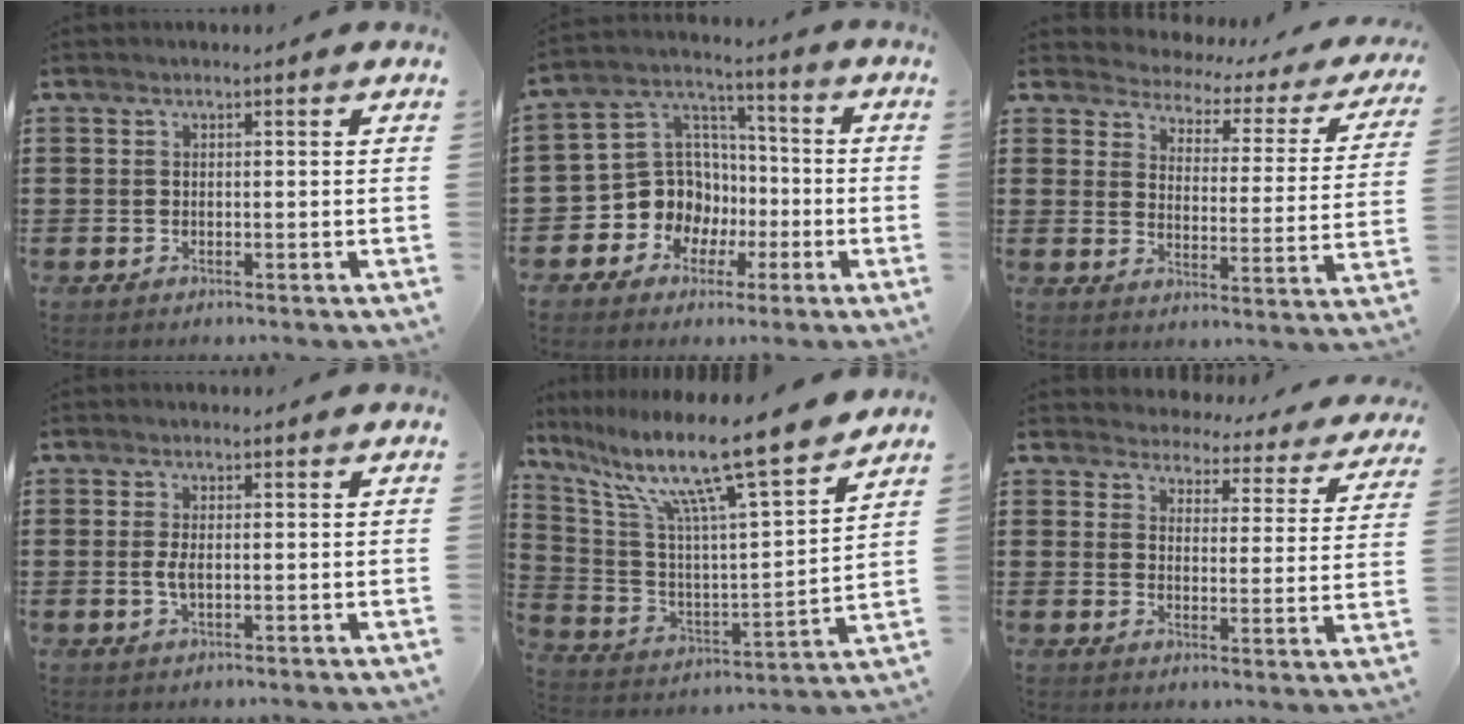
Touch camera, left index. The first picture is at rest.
{"total": 10.2, "force": [-2.7, 9.5, 2.6], "torque": [-0.102, 0.004, -0.045]}
{"total": 2.3, "force": [2.3, 0.6, 0.0], "torque": [-0.023, -0.024, 0.029]}
{"total": 2.0, "force": [0.0, 0.8, 1.9], "torque": [-0.051, -0.005, -0.006]}
{"total": 14.4, "force": [11.0, 0.7, 9.3], "torque": [-0.197, -0.073, 0.175]}
{"total": 3.8, "force": [3.7, 0.6, -0.1], "torque": [-0.023, -0.029, 0.061]}